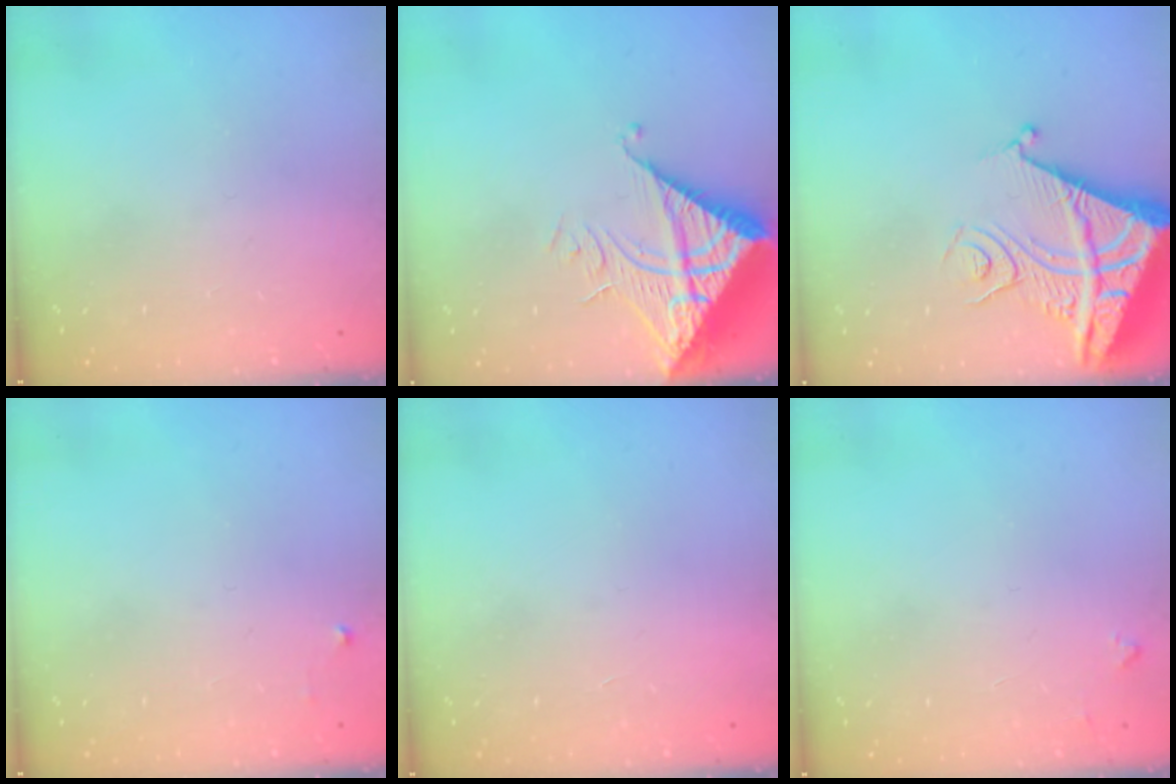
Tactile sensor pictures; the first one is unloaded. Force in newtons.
{"total": 11.5, "press": 11.5, "slide": 1.2}
{"total": 11.4, "press": 11.3, "slide": 1.3}
{"total": 2.5, "press": 2.5, "slide": 0.4}
{"total": 1.7, "press": 1.7, "slide": 0.1}
{"total": 3.8, "press": 3.7, "slide": 0.4}